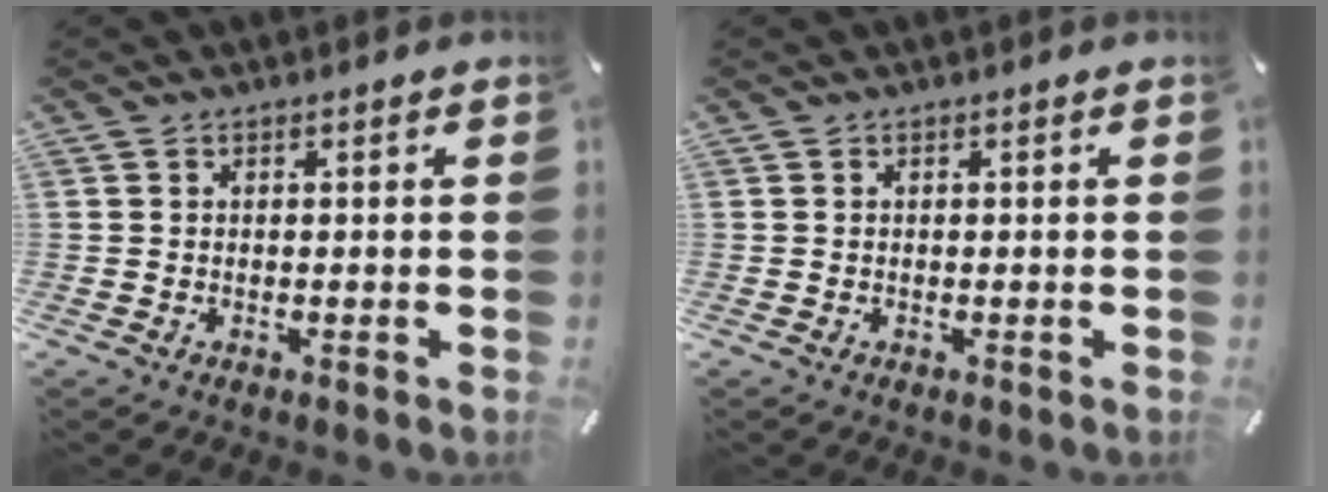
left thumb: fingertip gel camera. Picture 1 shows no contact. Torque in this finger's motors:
{"motor_torque": [0.00, 0.00, -0.01, 0.00, 0.01]}